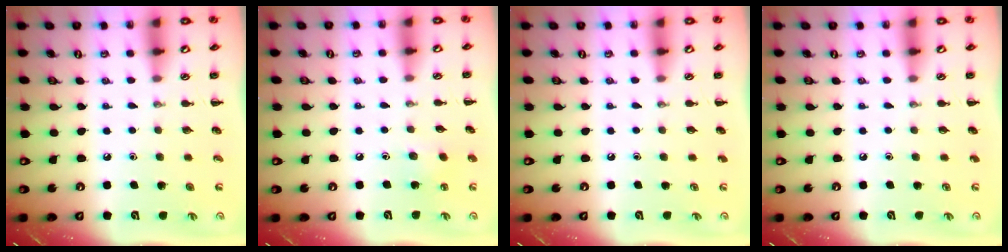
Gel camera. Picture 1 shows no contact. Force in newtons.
{"total": 6.3, "press": 6.1, "slide": 1.6}
{"total": 0.0}
{"total": 0.0}